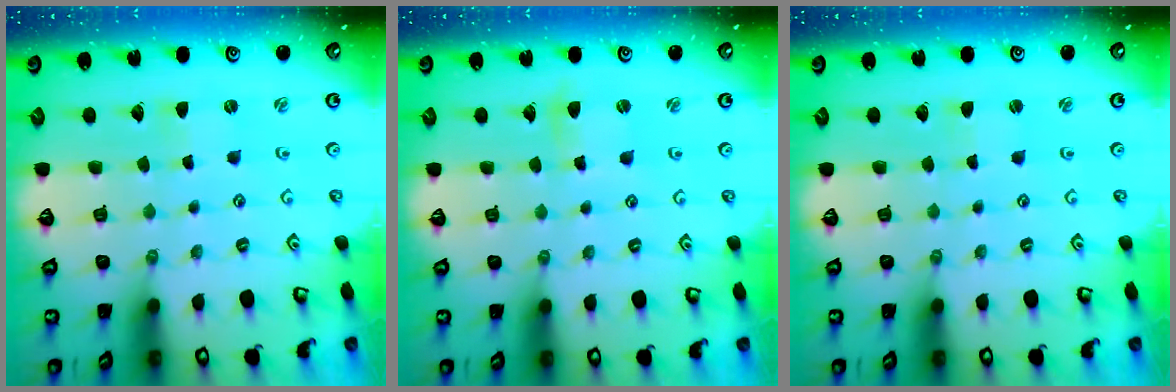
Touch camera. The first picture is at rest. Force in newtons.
{"total": 2.6, "press": 2.6, "slide": 0.3}
{"total": 1.0, "press": 1.0, "slide": 0.2}